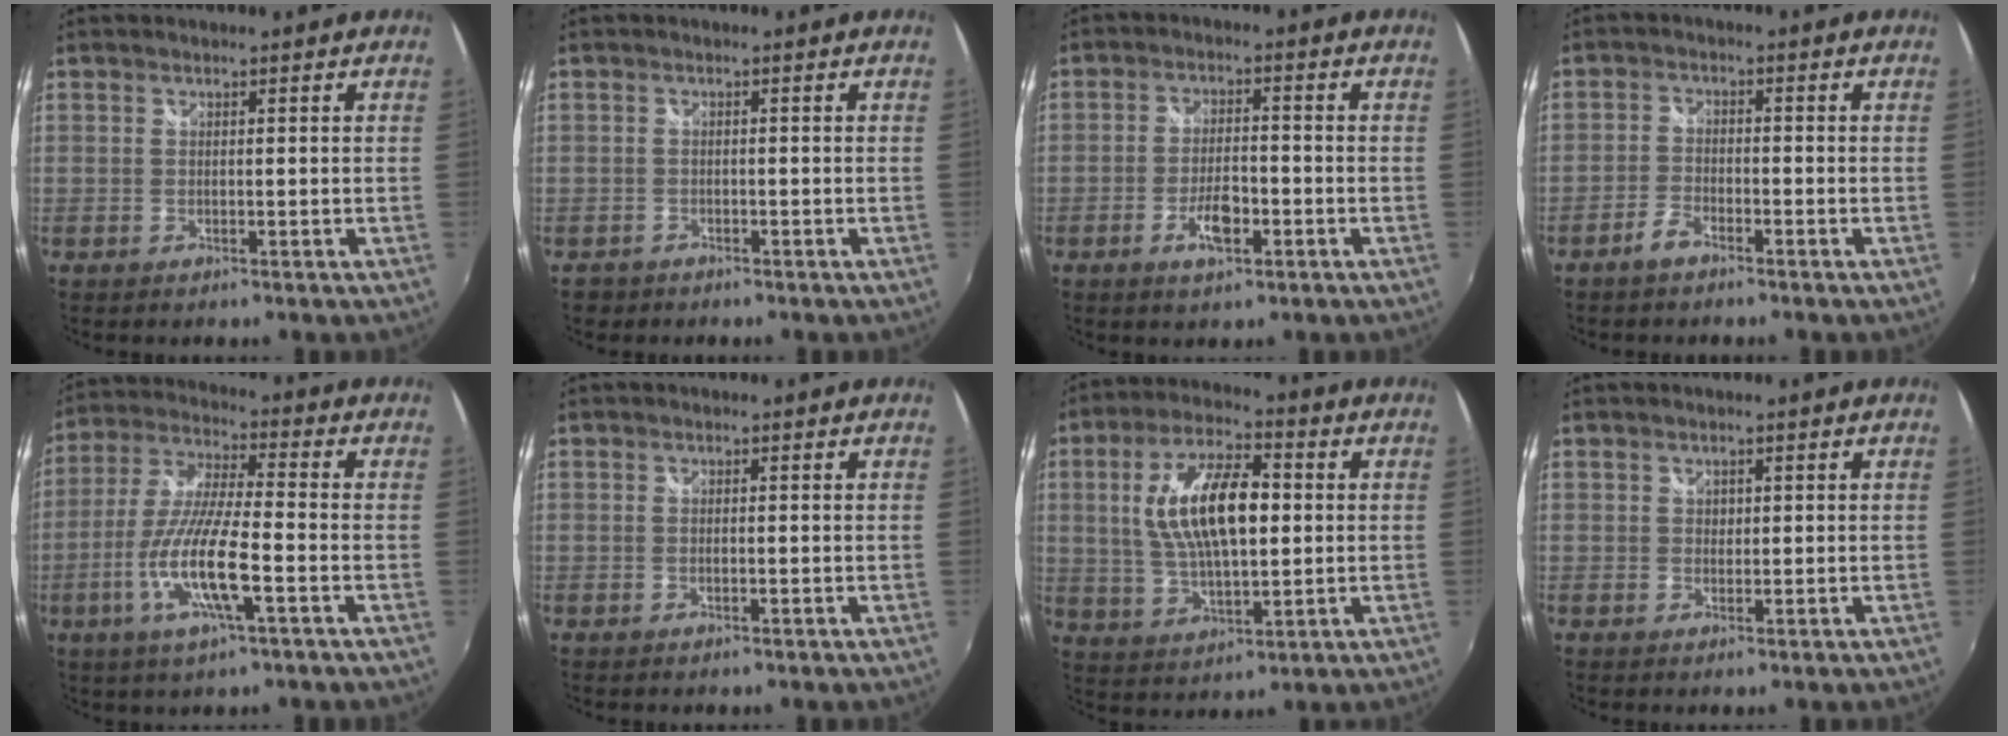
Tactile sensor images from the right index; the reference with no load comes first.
{"total": 1.9, "force": [-1.3, 1.5, 0.0], "torque": [-0.008, 0.003, -0.021]}
{"total": 5.9, "force": [-2.7, 2.3, 4.7], "torque": [-0.097, -0.001, -0.045]}
{"total": 3.2, "force": [-2.5, 1.2, 1.5], "torque": [-0.044, 0.003, -0.052]}
{"total": 13.6, "force": [-4.9, 2.0, 12.6], "torque": [-0.258, -0.011, -0.094]}
{"total": 0.5, "force": [-0.2, 0.1, 0.5], "torque": [-0.011, 0.001, -0.005]}
{"total": 15.0, "force": [1.9, 6.5, 13.4], "torque": [-0.252, 0.011, 0.037]}
{"total": 1.1, "force": [0.2, 1.0, 0.3], "torque": [0.000, 0.001, 0.003]}